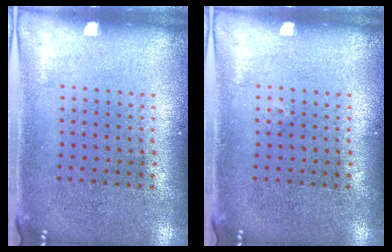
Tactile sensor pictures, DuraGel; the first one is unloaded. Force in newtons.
{"total": 0.0}